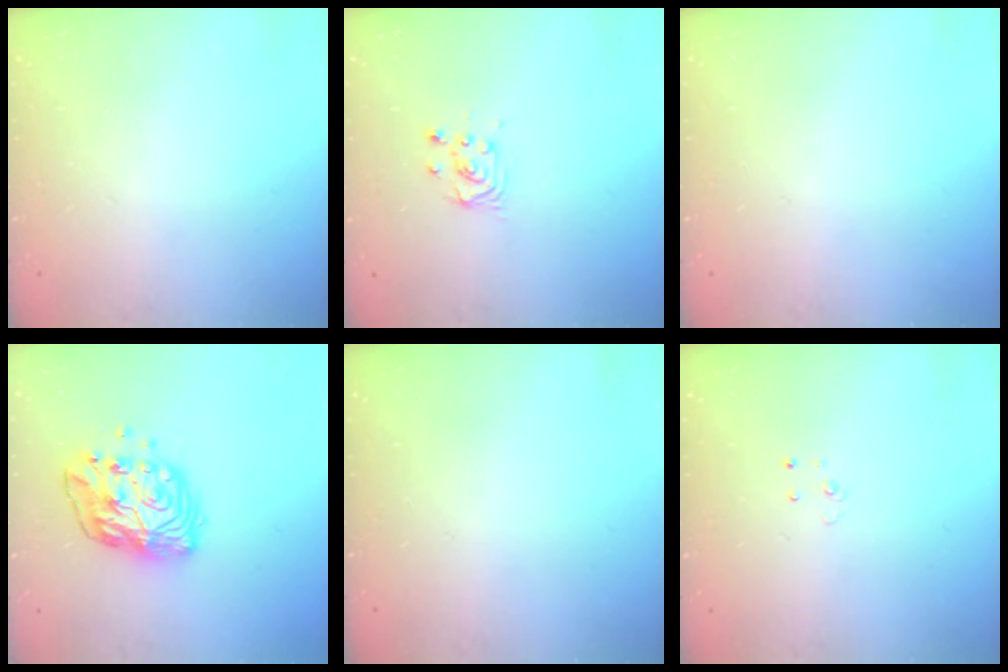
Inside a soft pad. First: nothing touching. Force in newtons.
{"total": 3.8, "press": 3.7, "slide": 0.5}
{"total": 0.0}
{"total": 11.4, "press": 11.3, "slide": 0.9}
{"total": 0.0}
{"total": 2.5, "press": 2.5, "slide": 0.2}